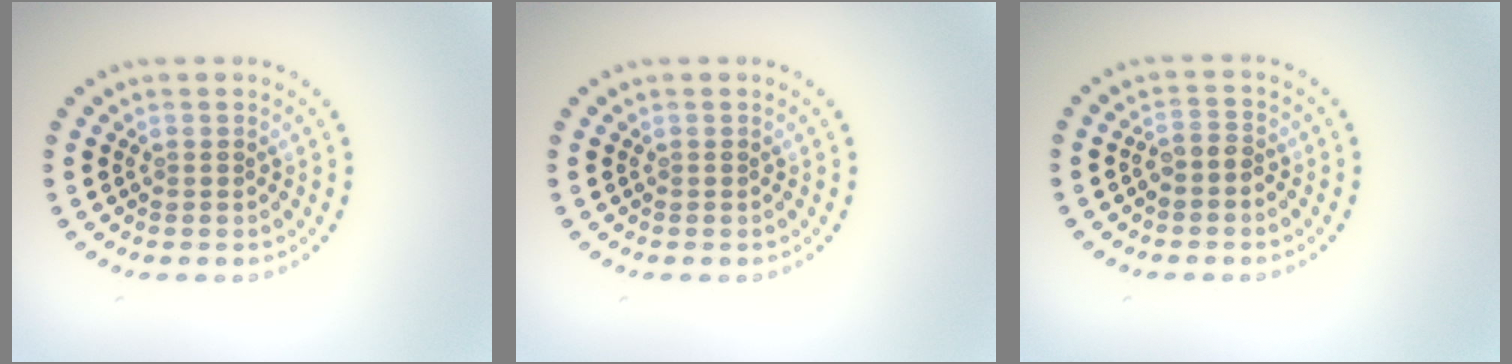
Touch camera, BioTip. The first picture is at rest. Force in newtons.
{"total": 0.0}
{"total": 1.5, "press": 1.2, "slide": 0.9}